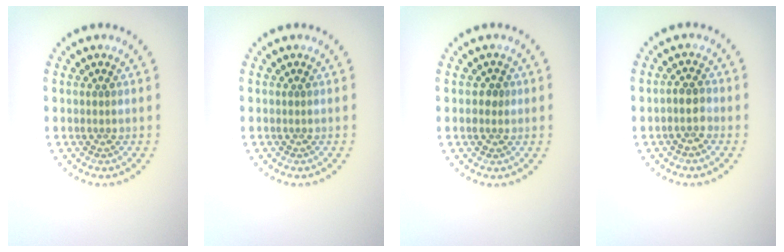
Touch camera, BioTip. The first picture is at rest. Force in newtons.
{"total": 0.0}
{"total": 1.1, "press": 1.1, "slide": 0.3}
{"total": 1.9, "press": 1.6, "slide": 1.0}